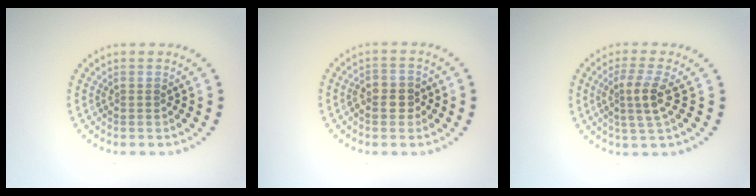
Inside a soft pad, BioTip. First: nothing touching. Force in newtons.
{"total": 2.6, "press": 2.5, "slide": 0.7}
{"total": 2.9, "press": 2.5, "slide": 1.5}